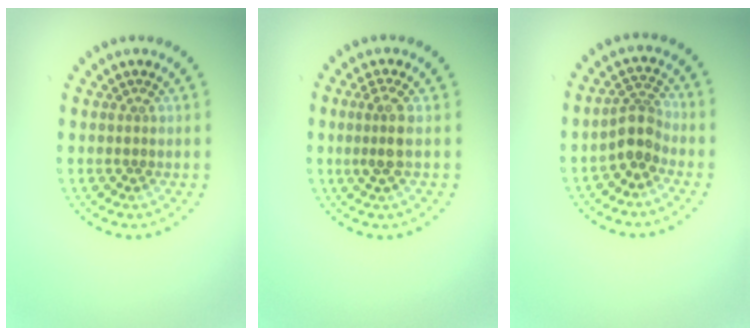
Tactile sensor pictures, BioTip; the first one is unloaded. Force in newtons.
{"total": 2.1, "press": 1.7, "slide": 1.1}
{"total": 2.6, "press": 2.0, "slide": 1.7}